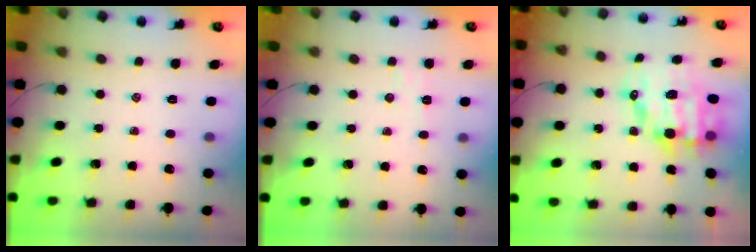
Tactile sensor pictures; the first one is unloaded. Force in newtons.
{"total": 3.3, "press": 3.2, "slide": 0.6}
{"total": 13.9, "press": 13.5, "slide": 3.0}